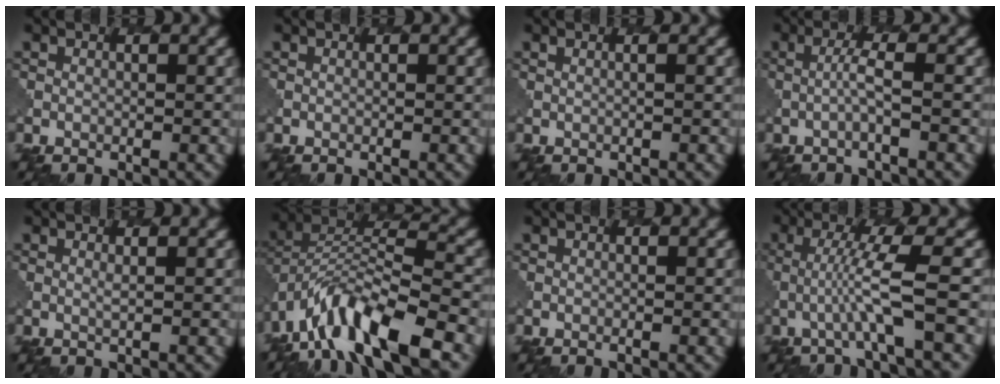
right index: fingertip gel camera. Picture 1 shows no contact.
{"total": 0.0}
{"total": 1.2, "force": [0.5, 0.6, 0.9], "torque": [-0.006, -0.004, 0.001]}
{"total": 1.7, "force": [-0.2, 0.2, 1.7], "torque": [-0.034, 0.002, -0.008]}
{"total": 0.7, "force": [0.5, 0.2, 0.4], "torque": [-0.006, -0.003, 0.008]}
{"total": 9.9, "force": [-6.4, 3.2, 6.9], "torque": [-0.118, 0.003, -0.129]}
{"total": 0.0}
{"total": 4.0, "force": [-0.8, 0.1, 3.9], "torque": [-0.072, 0.006, -0.022]}